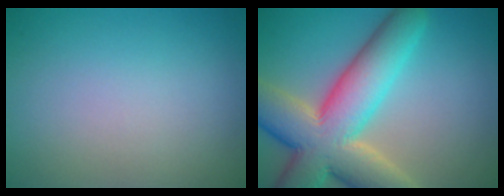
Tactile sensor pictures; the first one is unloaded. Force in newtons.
{"total": 11.6, "press": 11.5, "slide": 0.7}